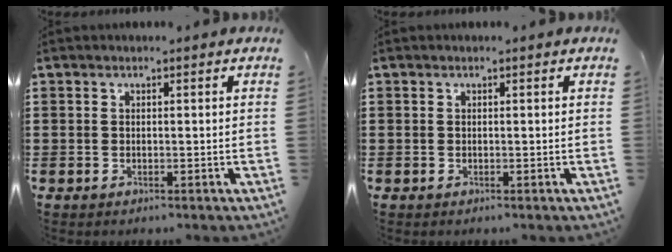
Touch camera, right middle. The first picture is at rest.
{"total": 0.0}